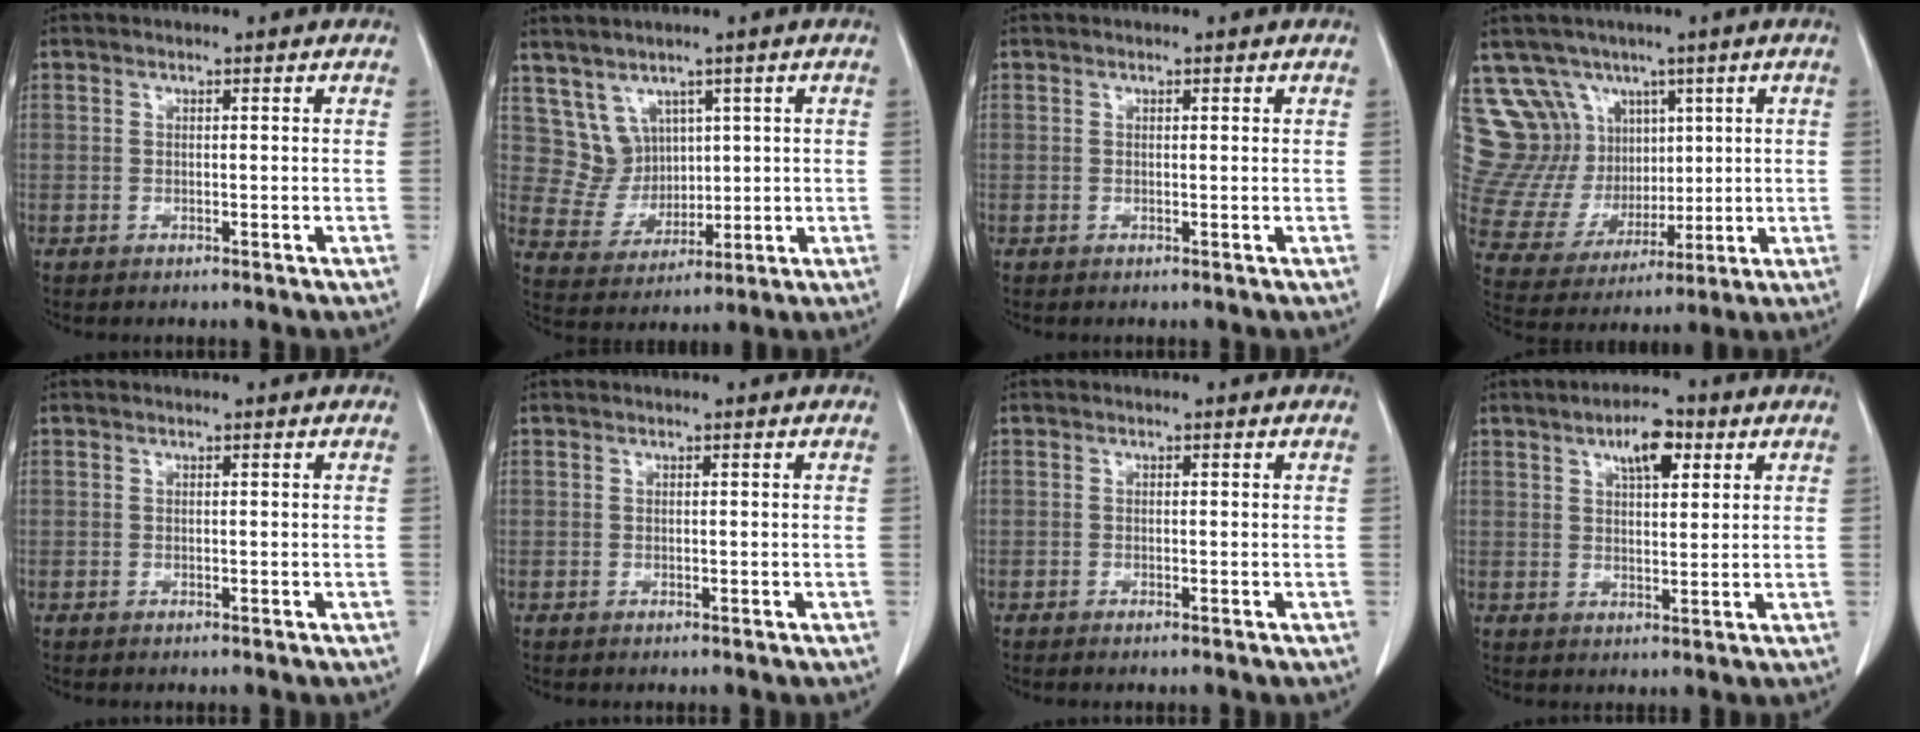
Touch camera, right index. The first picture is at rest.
{"total": 6.2, "force": [3.3, 5.2, 0.6], "torque": [-0.018, 0.017, 0.078]}
{"total": 0.0}
{"total": 13.5, "force": [7.4, 10.6, 3.8], "torque": [-0.091, 0.051, 0.166]}
{"total": 0.0}
{"total": 0.0}
{"total": 0.0}
{"total": 6.1, "force": [3.2, 2.2, 4.7], "torque": [-0.080, 0.006, 0.049]}